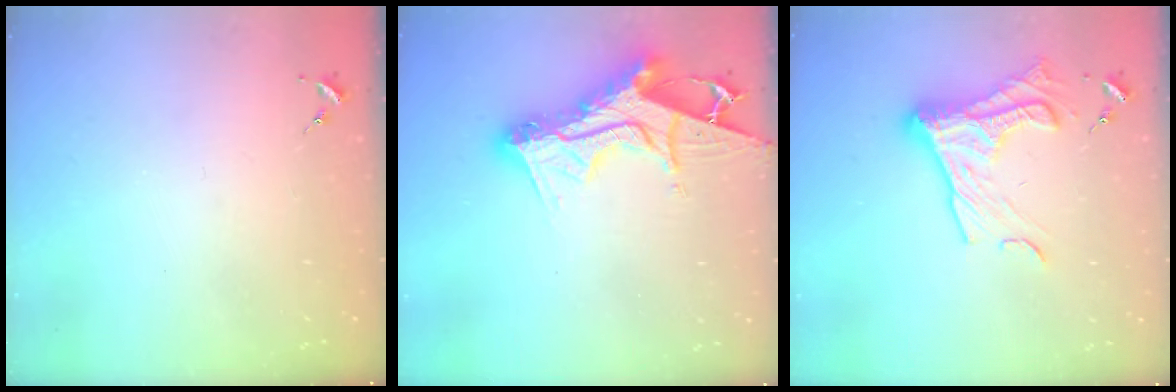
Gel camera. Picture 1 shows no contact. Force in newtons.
{"total": 19.4, "press": 19.4, "slide": 1.4}
{"total": 15.9, "press": 15.9, "slide": 1.0}